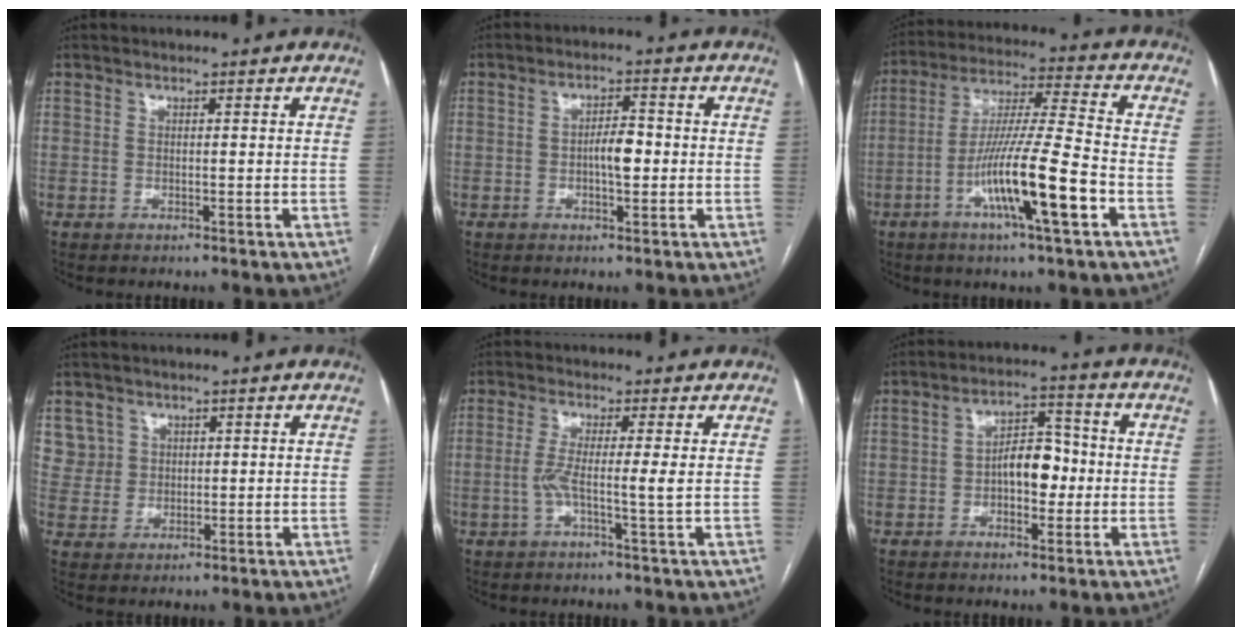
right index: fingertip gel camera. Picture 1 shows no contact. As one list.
[{"total": 3.9, "force": [-0.6, 1.3, 3.7], "torque": [-0.061, 0.006, -0.008]}, {"total": 14.4, "force": [-5.4, 0.1, 13.4], "torque": [-0.245, -0.006, -0.099]}, {"total": 4.5, "force": [2.1, 4.0, -0.3], "torque": [0.020, 0.005, 0.044]}, {"total": 4.0, "force": [-0.4, -0.5, 4.0], "torque": [-0.083, 0.000, -0.010]}, {"total": 6.7, "force": [-1.0, 3.4, 5.7], "torque": [-0.091, 0.023, -0.015]}]